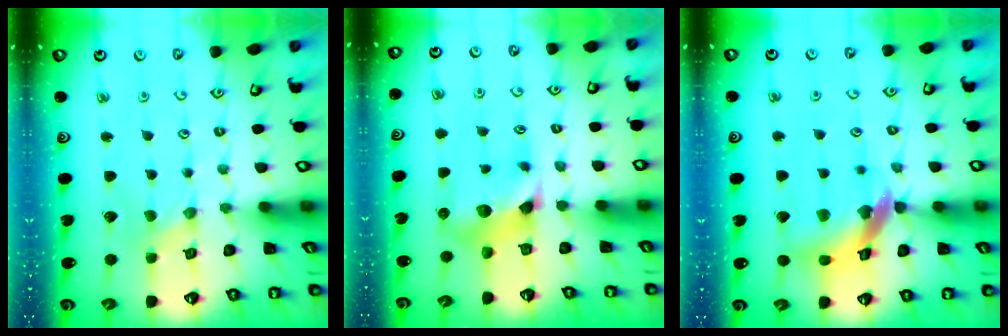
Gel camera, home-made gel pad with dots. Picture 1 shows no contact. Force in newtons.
{"total": 7.0, "press": 7.0, "slide": 0.6}
{"total": 12.2, "press": 12.1, "slide": 1.6}